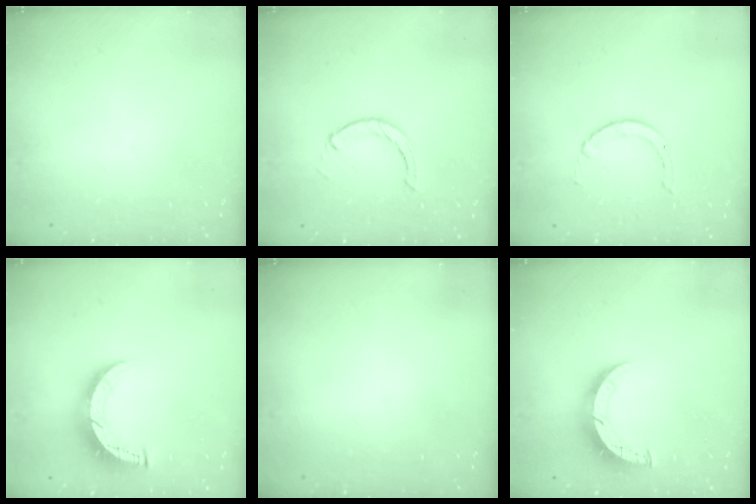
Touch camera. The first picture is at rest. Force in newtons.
{"total": 1.0, "press": 0.9, "slide": 0.3}
{"total": 1.5, "press": 1.5, "slide": 0.2}
{"total": 8.6, "press": 8.6, "slide": 0.6}
{"total": 0.0}
{"total": 7.0, "press": 7.0, "slide": 0.4}